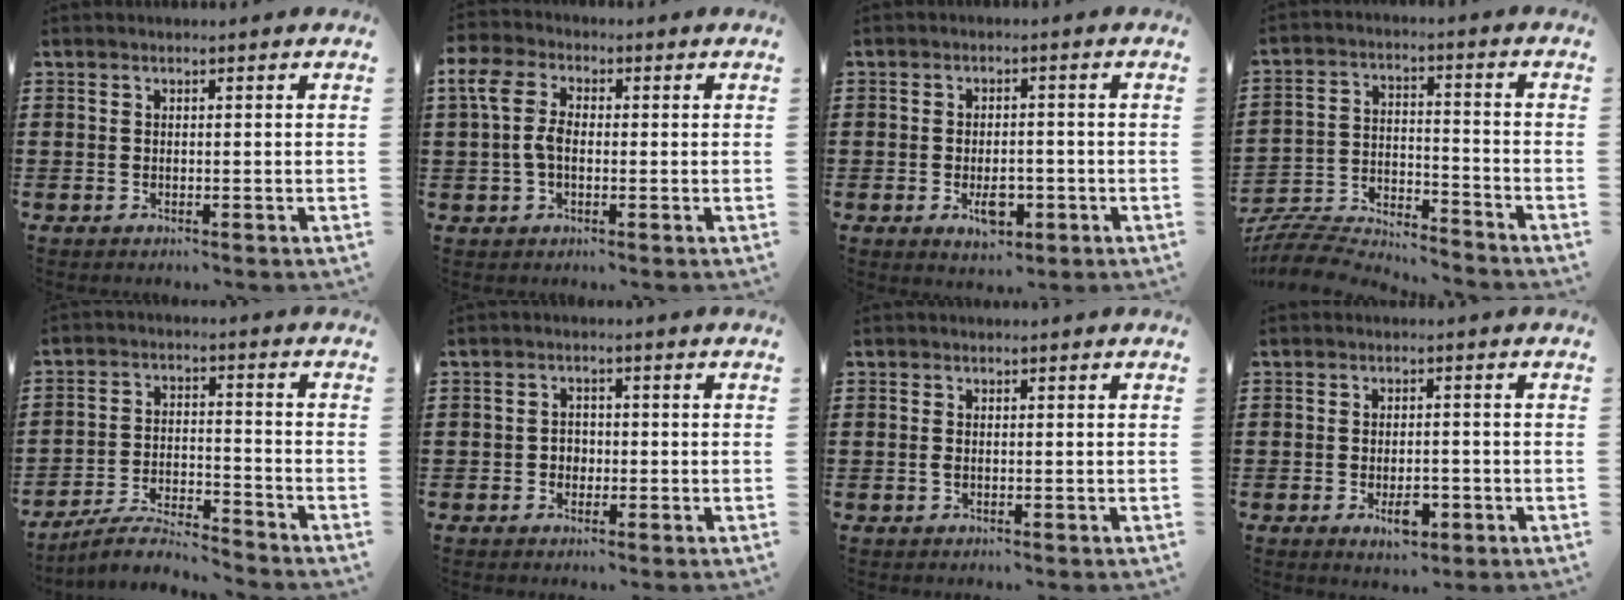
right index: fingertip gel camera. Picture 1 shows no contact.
{"total": 6.3, "force": [0.3, 4.2, 4.6], "torque": [-0.123, 0.006, -0.004]}
{"total": 4.9, "force": [-1.6, 2.6, 3.8], "torque": [-0.047, 0.001, -0.030]}
{"total": 6.9, "force": [-6.8, 0.8, 1.0], "torque": [-0.038, 0.002, -0.141]}
{"total": 5.8, "force": [-5.4, 0.5, 1.9], "torque": [-0.051, -0.002, -0.110]}
{"total": 1.8, "force": [-0.6, 1.6, 0.7], "torque": [-0.017, 0.003, -0.015]}
{"total": 0.6, "force": [-0.1, 0.3, 0.5], "torque": [-0.011, 0.000, -0.003]}
{"total": 4.4, "force": [-1.7, 2.2, 3.5], "torque": [-0.048, 0.003, -0.029]}